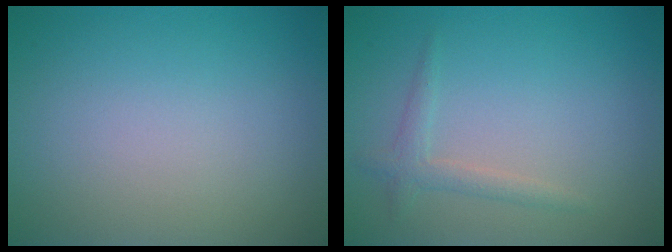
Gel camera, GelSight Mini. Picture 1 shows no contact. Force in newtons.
{"total": 1.5, "press": 1.5, "slide": 0.0}